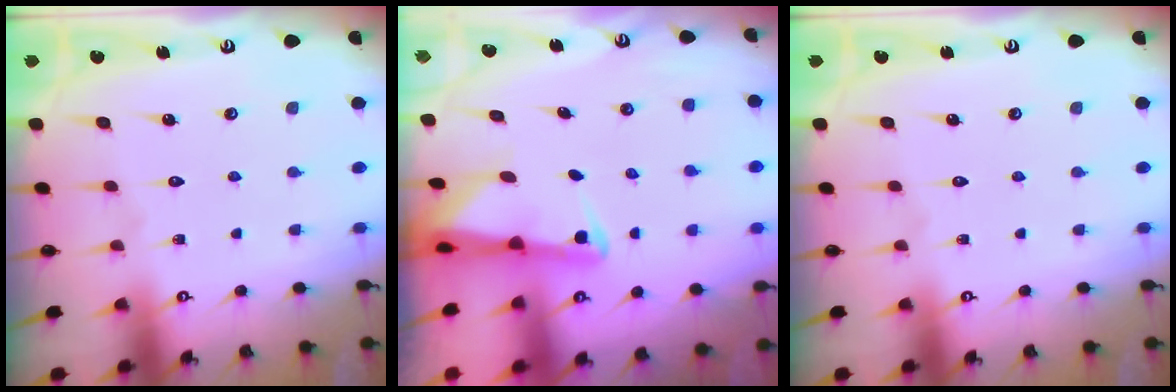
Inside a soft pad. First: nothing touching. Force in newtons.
{"total": 2.3, "press": 2.3, "slide": 0.5}
{"total": 0.0}